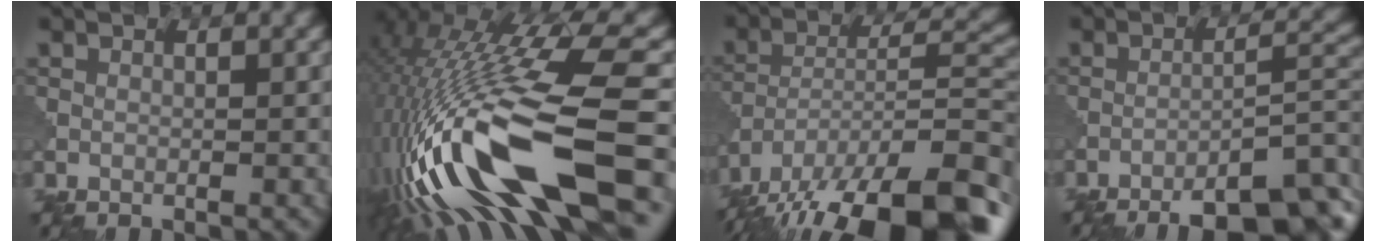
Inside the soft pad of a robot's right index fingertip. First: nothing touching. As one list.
[{"total": 17.1, "force": [-5.0, 6.1, 15.2], "torque": [-0.270, -0.006, -0.080]}, {"total": 19.3, "force": [-15.4, 6.2, 9.8], "torque": [-0.163, -0.028, -0.230]}, {"total": 13.1, "force": [-9.8, 4.0, 7.7], "torque": [-0.084, 0.011, -0.114]}]